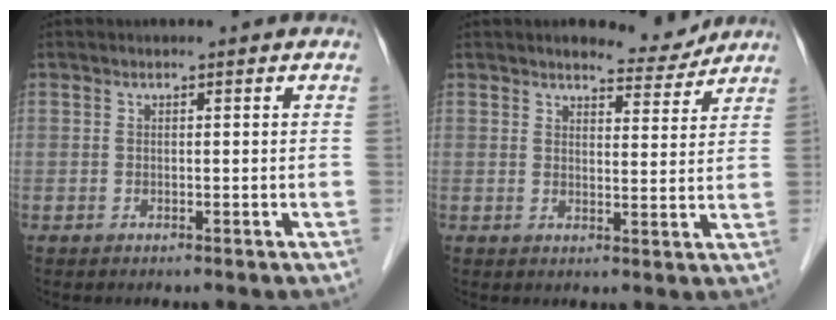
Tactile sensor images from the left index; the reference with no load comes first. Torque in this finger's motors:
{"motor_torque": [0.49, -0.56, 0.01, 0.00]}